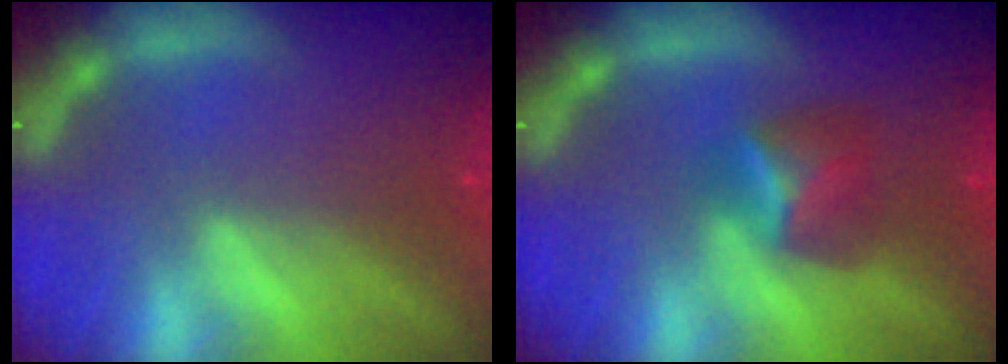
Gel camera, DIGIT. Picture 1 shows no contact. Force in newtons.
{"total": 3.4}